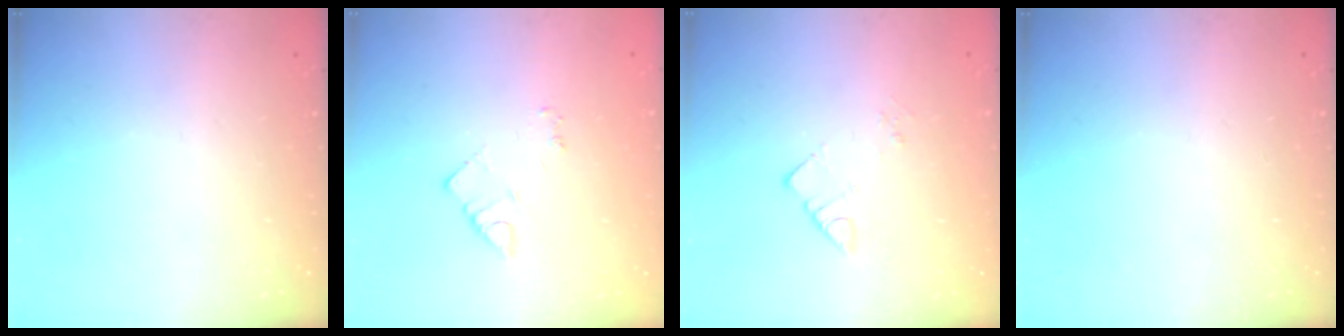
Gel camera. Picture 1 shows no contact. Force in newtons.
{"total": 2.9, "press": 2.9, "slide": 0.3}
{"total": 2.6, "press": 2.6, "slide": 0.1}
{"total": 0.0}